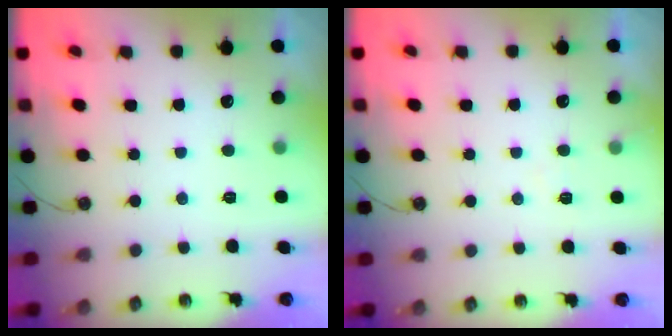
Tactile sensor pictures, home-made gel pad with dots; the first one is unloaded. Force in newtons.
{"total": 3.8, "press": 3.7, "slide": 0.5}